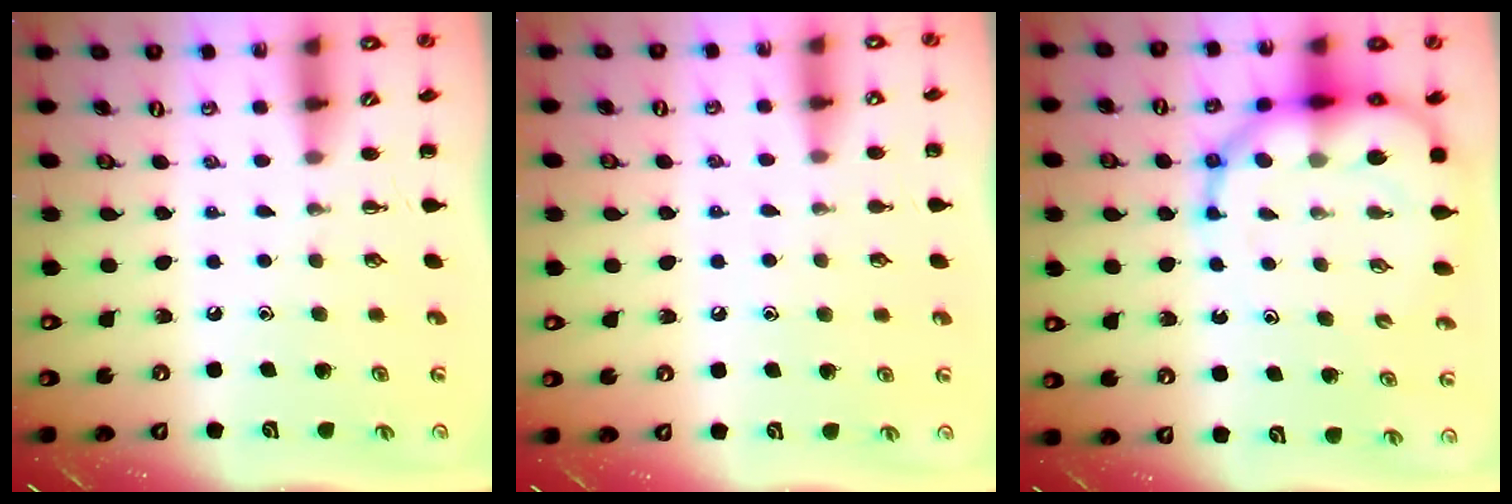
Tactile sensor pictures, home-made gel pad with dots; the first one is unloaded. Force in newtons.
{"total": 4.8, "press": 4.7, "slide": 1.2}
{"total": 13.8, "press": 13.3, "slide": 3.7}